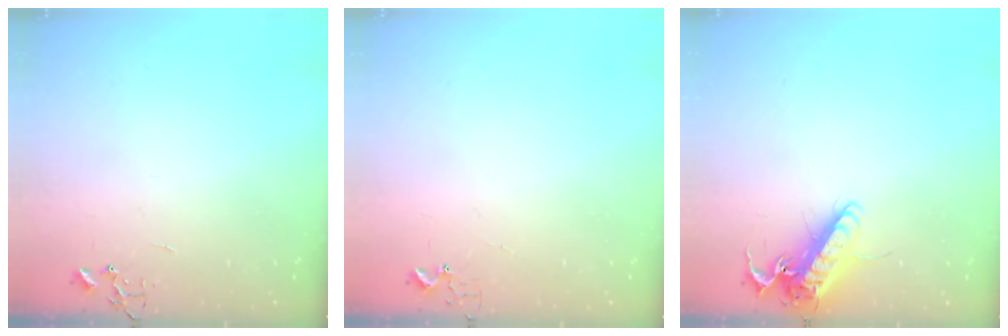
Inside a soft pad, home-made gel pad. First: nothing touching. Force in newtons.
{"total": 2.9, "press": 2.9, "slide": 0.3}
{"total": 13.4, "press": 13.2, "slide": 2.5}